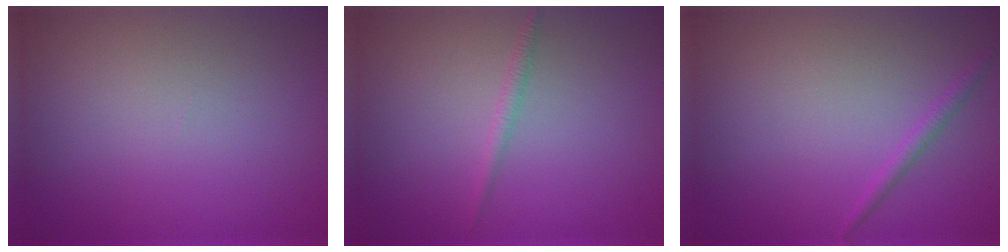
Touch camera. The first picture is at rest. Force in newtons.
{"total": 1.0, "press": 1.0, "slide": 0.1}
{"total": 1.1, "press": 1.1, "slide": 0.0}